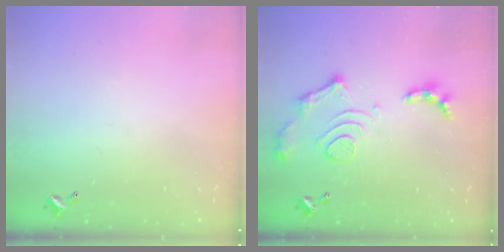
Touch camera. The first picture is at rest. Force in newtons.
{"total": 13.2, "press": 13.2, "slide": 1.2}